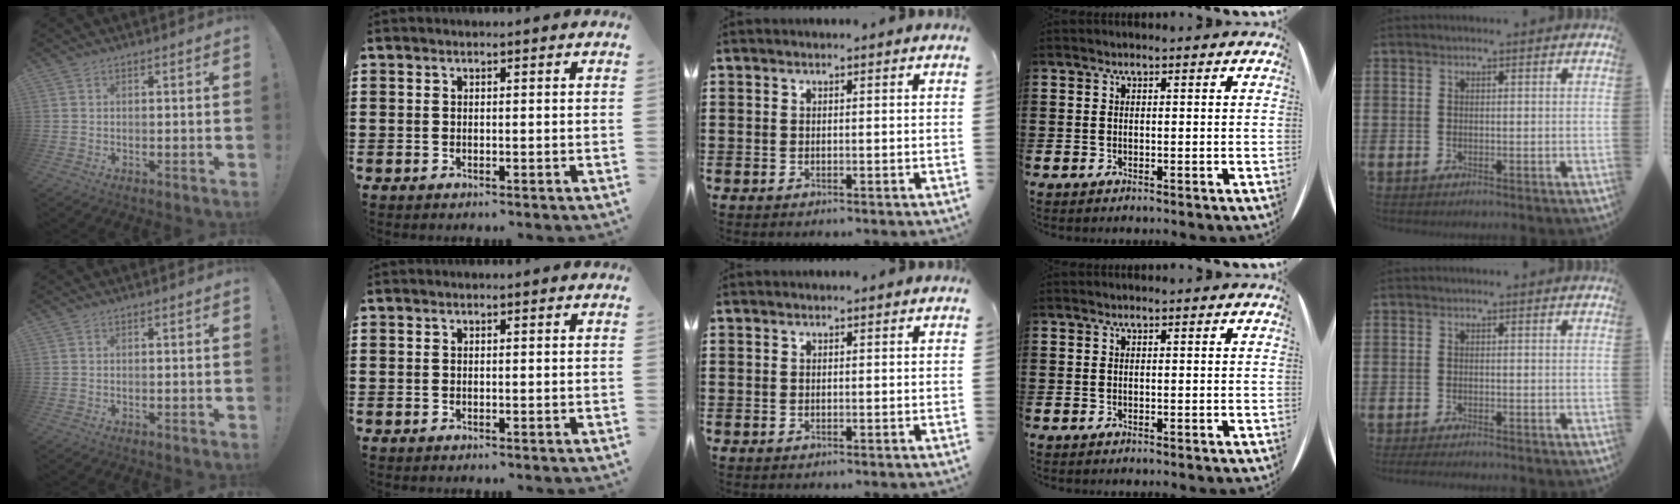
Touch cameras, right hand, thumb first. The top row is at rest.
{"little": {"total": 1.2, "force": [-1.1, -0.1, 0.5], "torque": [-0.007, 0.003, -0.021]}}